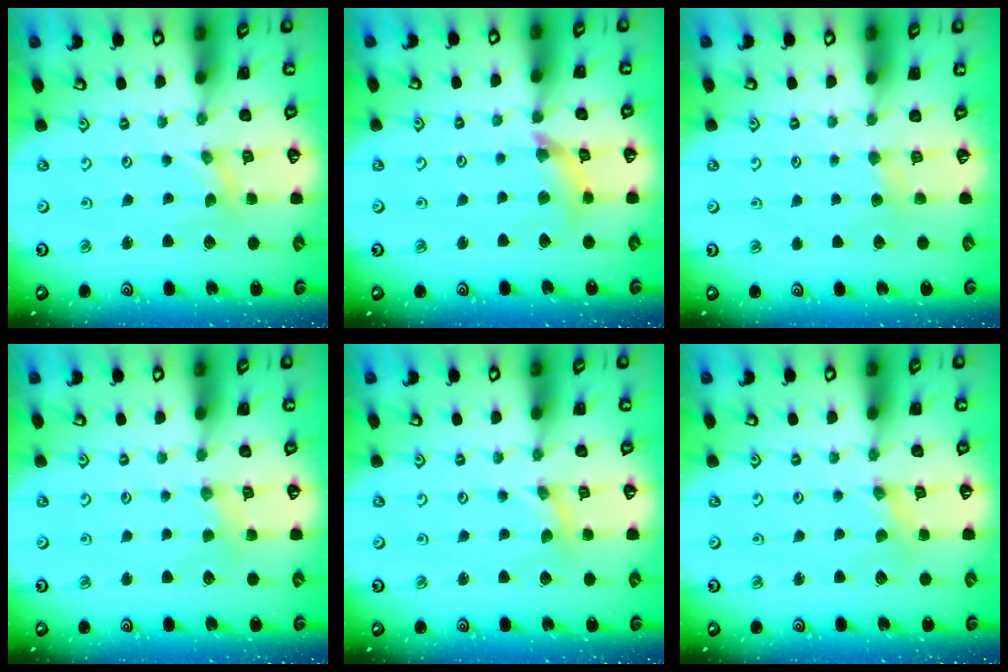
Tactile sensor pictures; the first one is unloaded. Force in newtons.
{"total": 9.2, "press": 9.2, "slide": 1.2}
{"total": 2.1, "press": 2.0, "slide": 0.4}
{"total": 2.9, "press": 2.9, "slide": 0.4}
{"total": 0.0}
{"total": 1.6, "press": 1.6, "slide": 0.3}